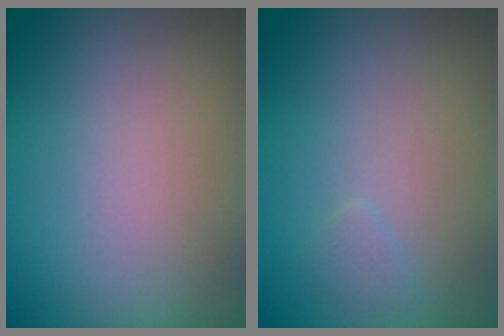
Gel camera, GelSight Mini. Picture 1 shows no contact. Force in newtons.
{"total": 0.7, "press": 0.7, "slide": 0.1}